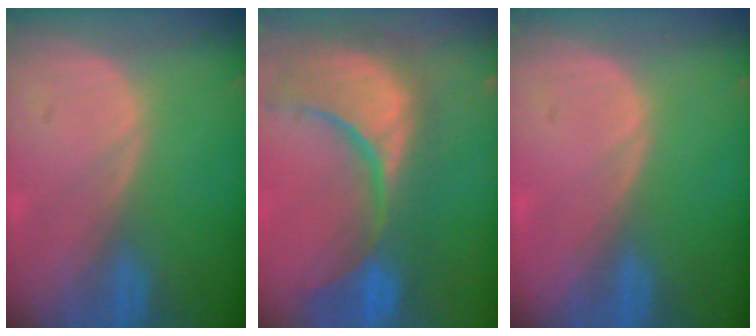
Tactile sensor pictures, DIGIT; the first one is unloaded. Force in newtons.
{"total": 14.9, "press": 12.0, "slide": 8.9}
{"total": 0.0}